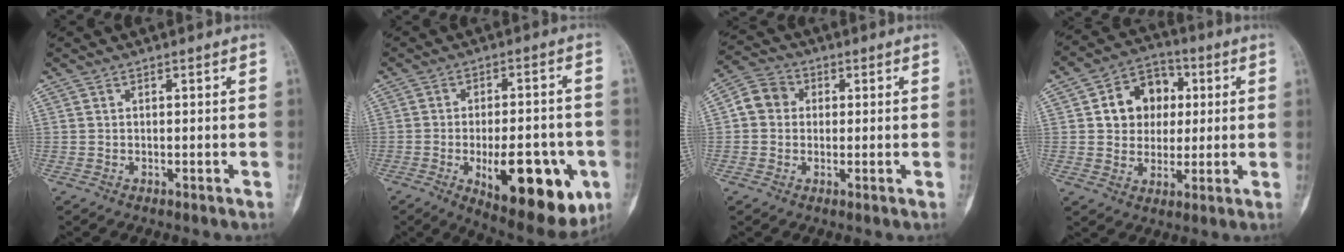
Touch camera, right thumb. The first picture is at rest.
{"total": 19.7, "force": [-6.5, 8.2, 16.6], "torque": [-0.186, 0.007, -0.076]}
{"total": 5.9, "force": [0.5, 5.3, 2.6], "torque": [-0.032, 0.015, -0.003]}
{"total": 11.4, "force": [2.2, 9.4, 6.1], "torque": [-0.048, 0.008, 0.031]}